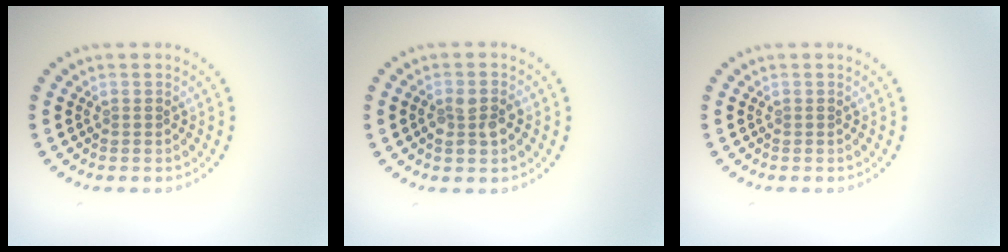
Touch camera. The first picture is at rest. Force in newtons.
{"total": 2.4, "press": 2.4, "slide": 0.5}
{"total": 0.0}